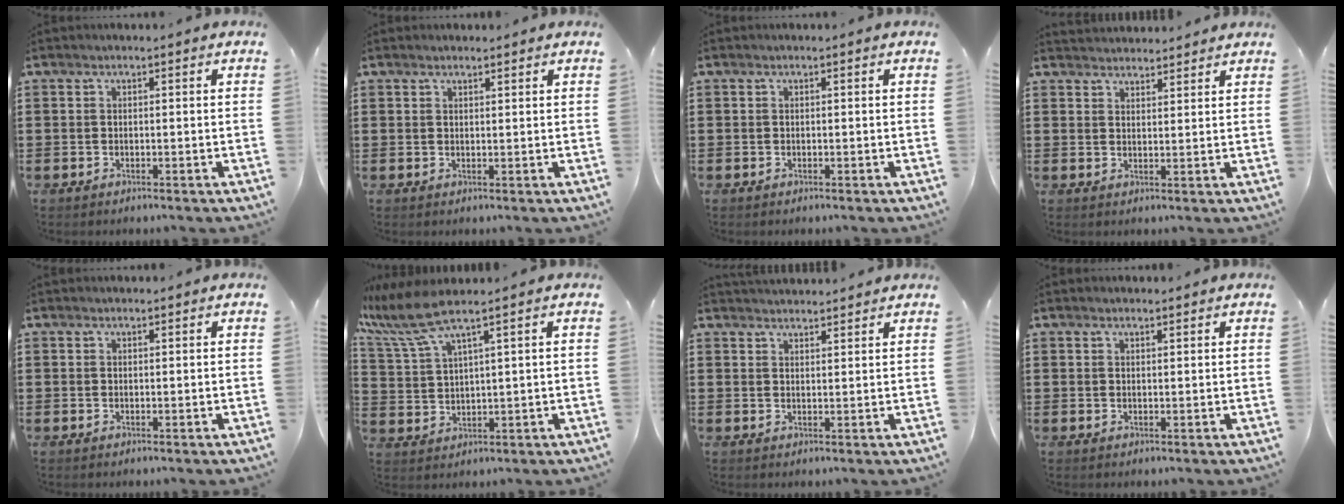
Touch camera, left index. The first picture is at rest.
{"total": 1.1, "force": [1.1, 0.1, 0.3], "torque": [-0.006, 0.000, 0.020]}
{"total": 0.0}
{"total": 2.5, "force": [2.4, 0.1, -0.4], "torque": [0.001, -0.006, 0.048]}
{"total": 0.5, "force": [0.5, 0.1, 0.2], "torque": [-0.004, 0.000, 0.010]}
{"total": 7.1, "force": [5.0, 0.9, 5.0], "torque": [-0.130, -0.021, 0.083]}
{"total": 2.3, "force": [2.3, 0.0, -0.1], "torque": [-0.003, -0.005, 0.045]}
{"total": 1.1, "force": [1.0, 0.0, 0.3], "torque": [-0.008, -0.001, 0.020]}